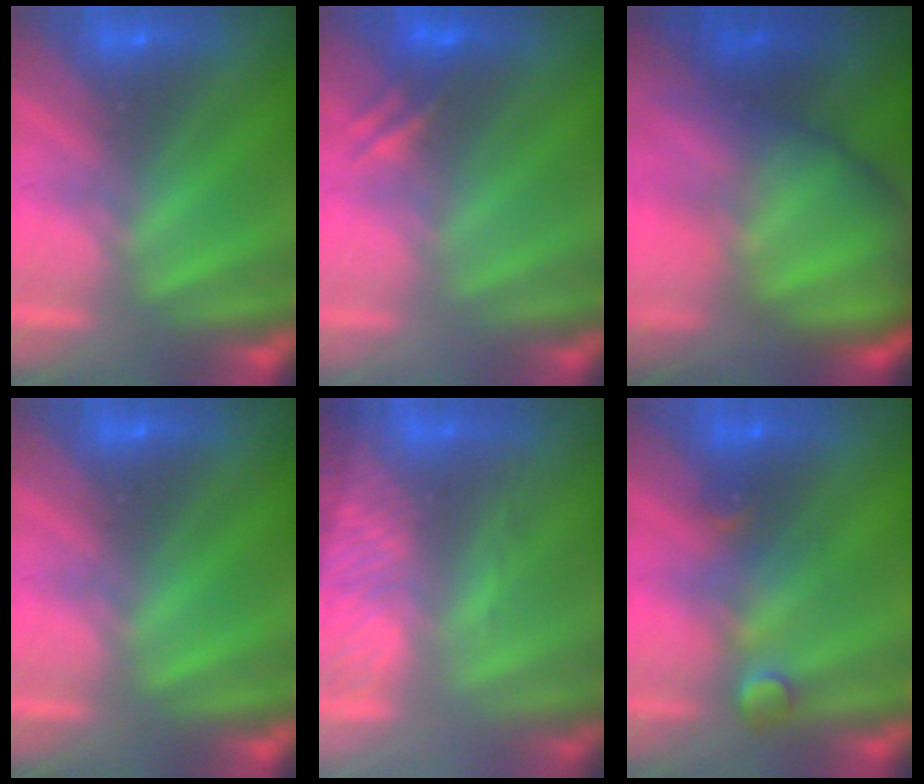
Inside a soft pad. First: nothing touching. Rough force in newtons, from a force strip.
{"total": 2.6}
{"total": 7.6}
{"total": 0.0}
{"total": 2.9}
{"total": 2.9}